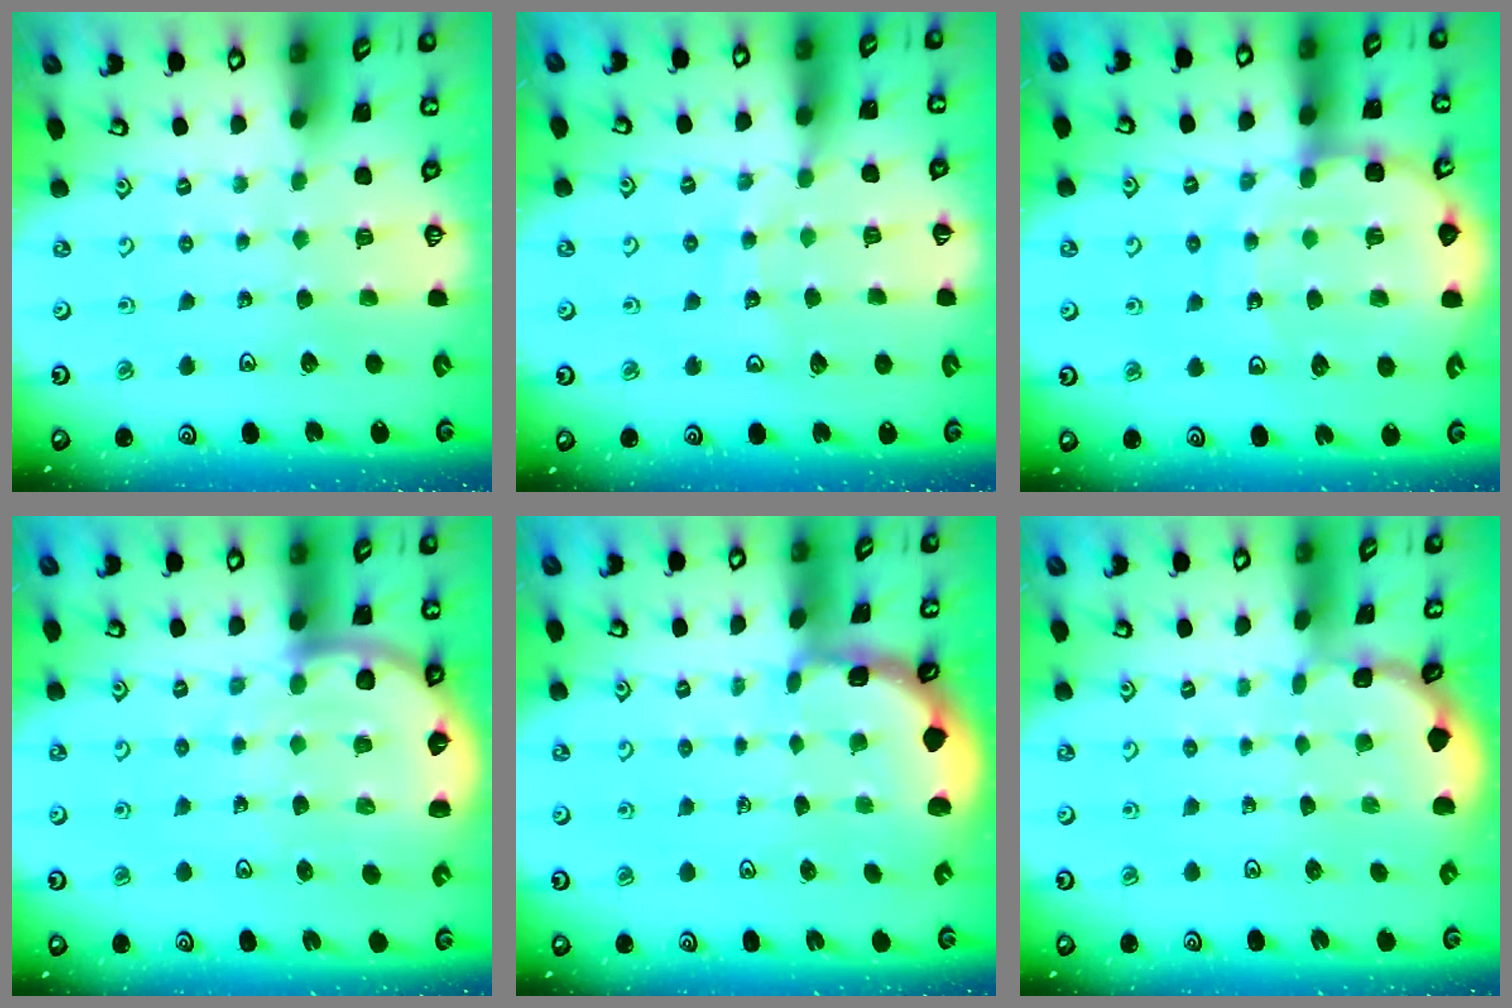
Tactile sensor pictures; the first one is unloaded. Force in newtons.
{"total": 10.2, "press": 10.1, "slide": 1.3}
{"total": 11.8, "press": 11.4, "slide": 2.9}
{"total": 8.6, "press": 8.4, "slide": 1.8}
{"total": 1.8, "press": 1.8, "slide": 0.2}
{"total": 2.3, "press": 2.3, "slide": 0.1}